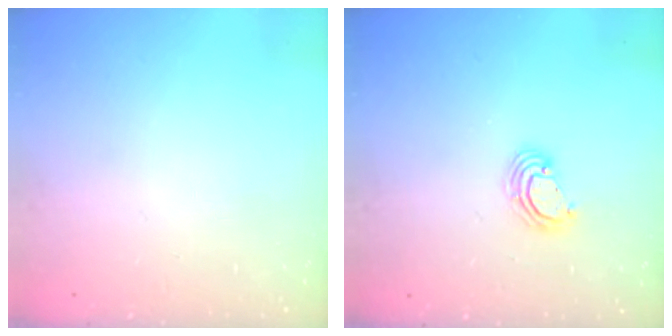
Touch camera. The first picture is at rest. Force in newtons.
{"total": 3.5, "press": 3.5, "slide": 0.2}